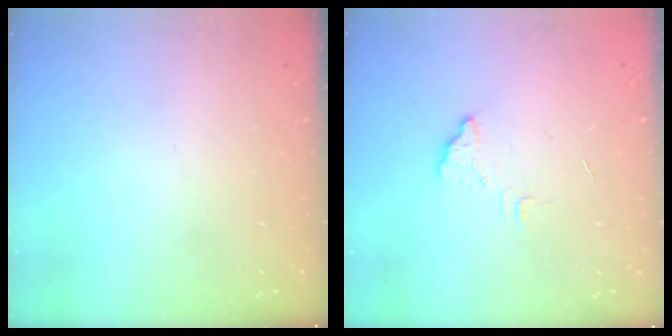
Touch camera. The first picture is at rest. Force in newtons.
{"total": 3.6, "press": 3.6, "slide": 0.2}